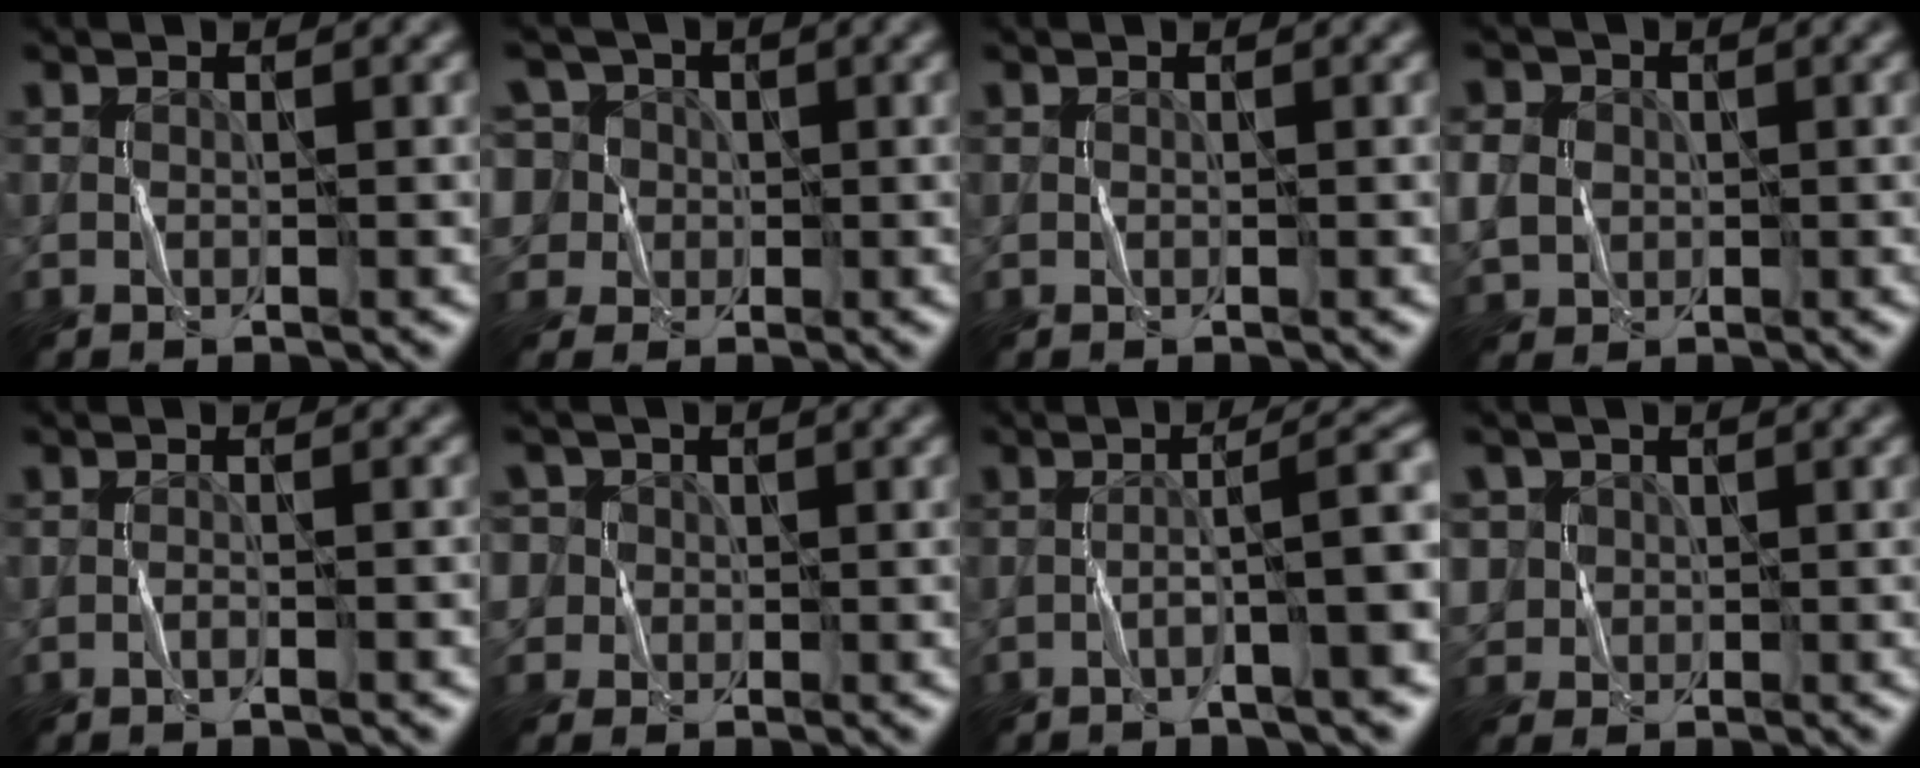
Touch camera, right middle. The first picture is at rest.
{"total": 8.8, "force": [3.3, 7.1, 3.9], "torque": [-0.077, 0.041, 0.018]}
{"total": 0.0}
{"total": 4.0, "force": [0.0, 3.5, 1.9], "torque": [-0.053, 0.006, -0.002]}
{"total": 1.1, "force": [-0.8, 0.1, 0.8], "torque": [-0.012, 0.005, -0.018]}
{"total": 5.6, "force": [1.7, 4.9, 2.0], "torque": [-0.045, 0.034, 0.004]}
{"total": 5.9, "force": [-1.9, 0.6, 5.5], "torque": [-0.071, 0.022, -0.037]}
{"total": 3.1, "force": [0.9, 2.9, 0.6], "torque": [-0.013, 0.006, 0.023]}